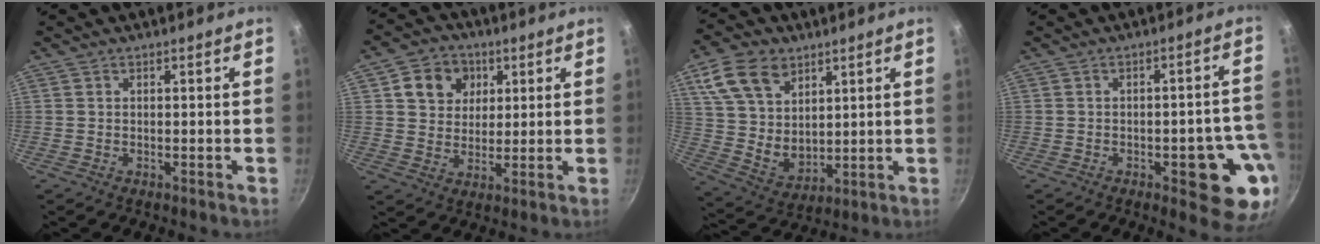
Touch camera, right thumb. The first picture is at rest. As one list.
[{"total": 9.1, "force": [3.3, 7.7, 3.7], "torque": [-0.027, -0.001, 0.053]}, {"total": 15.2, "force": [7.2, 10.5, 8.4], "torque": [-0.128, -0.023, 0.148]}, {"total": 12.3, "force": [-4.3, 4.5, 10.6], "torque": [-0.083, 0.020, -0.053]}]